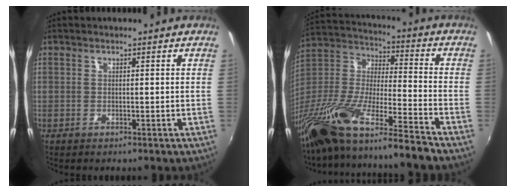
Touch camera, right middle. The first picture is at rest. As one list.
[{"total": 22.5, "force": [-16.8, 1.5, 14.8], "torque": [-0.262, -0.044, -0.311]}]